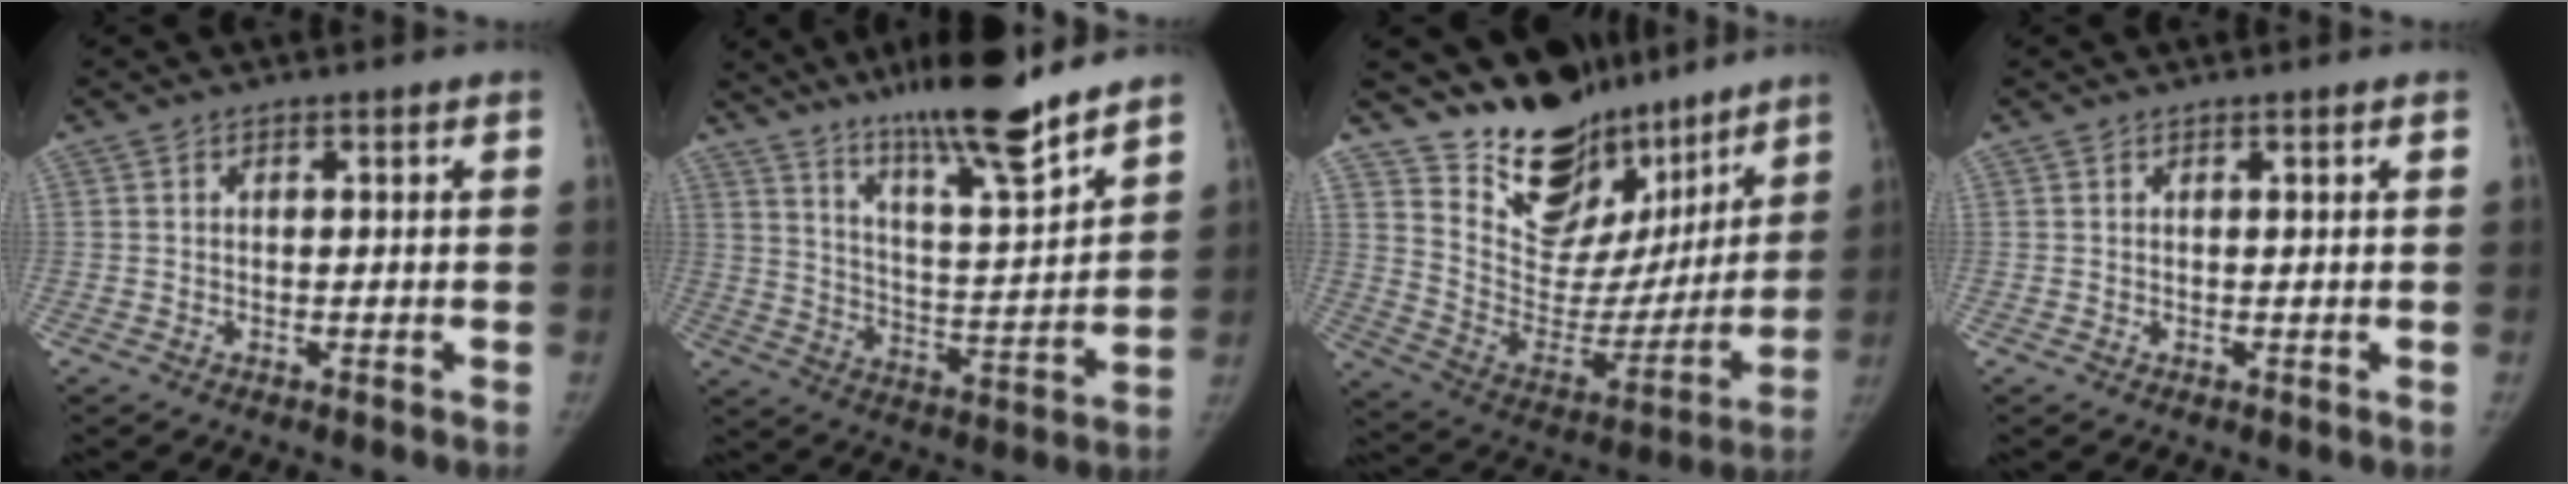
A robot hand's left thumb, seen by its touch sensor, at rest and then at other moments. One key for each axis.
{"total": 17.0, "fx": 13.6, "fy": 1.6, "fz": 10.1, "tx": -0.139, "ty": -0.083, "tz": 0.229}
{"total": 21.8, "fx": 17.6, "fy": 10.7, "fz": 7.2, "tx": -0.058, "ty": -0.117, "tz": 0.281}
{"total": 0.0}